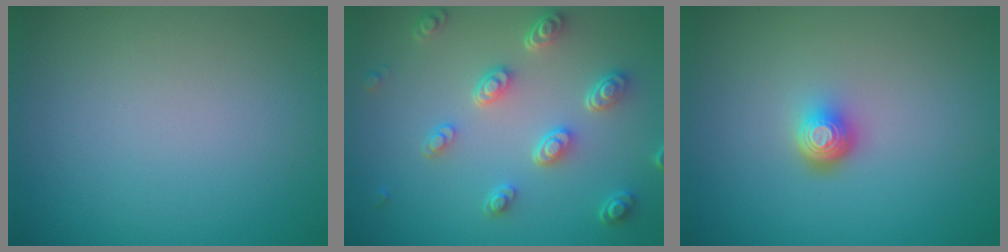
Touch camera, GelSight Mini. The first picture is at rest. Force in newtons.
{"total": 4.8, "press": 3.7, "slide": 3.0}
{"total": 2.3, "press": 1.5, "slide": 1.8}